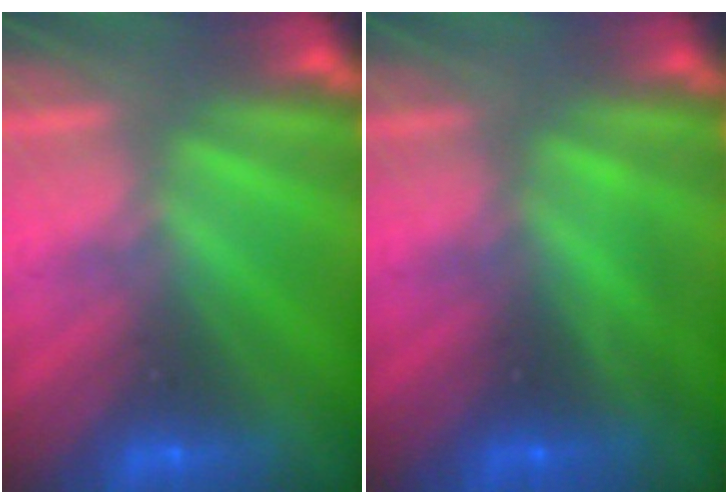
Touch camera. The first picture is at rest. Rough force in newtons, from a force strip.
{"total": 1.6}